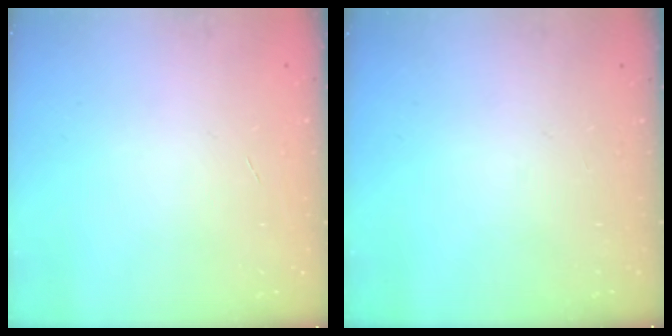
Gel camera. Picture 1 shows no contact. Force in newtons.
{"total": 0.0}